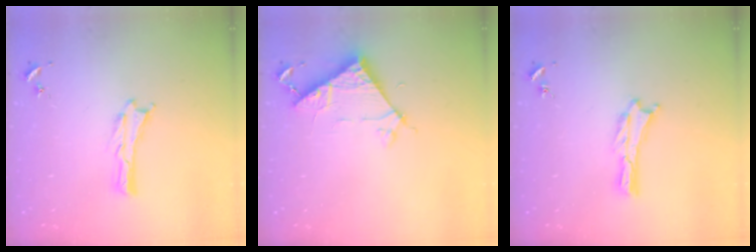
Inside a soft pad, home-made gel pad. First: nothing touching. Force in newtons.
{"total": 6.7, "press": 6.7, "slide": 0.3}
{"total": 0.0}